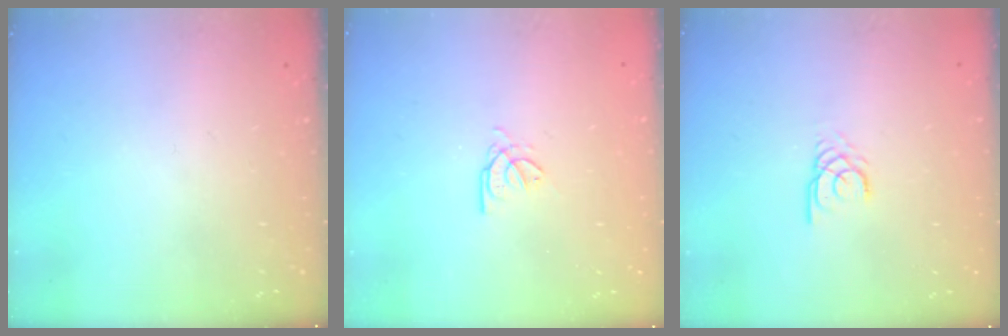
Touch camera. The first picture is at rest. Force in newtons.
{"total": 2.7, "press": 2.7, "slide": 0.4}
{"total": 2.1, "press": 2.1, "slide": 0.0}